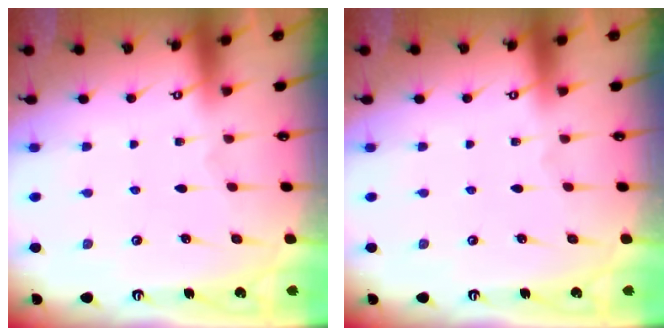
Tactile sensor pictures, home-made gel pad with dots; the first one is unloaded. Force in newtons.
{"total": 0.0}